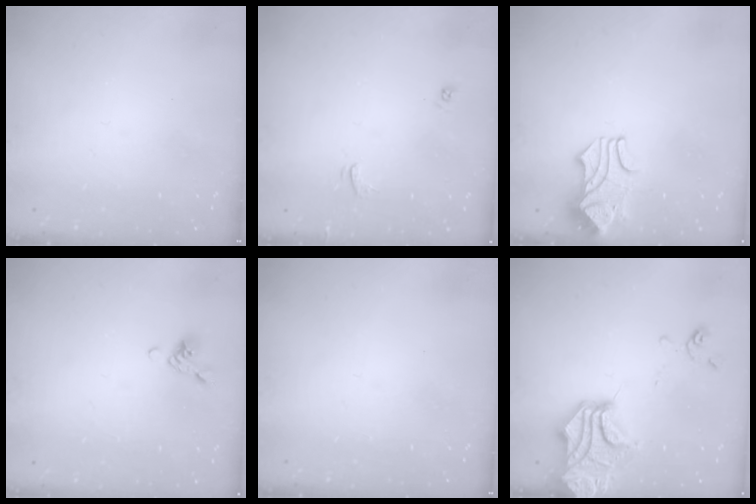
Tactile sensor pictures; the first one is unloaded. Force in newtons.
{"total": 3.3, "press": 3.3, "slide": 0.3}
{"total": 1.9, "press": 1.5, "slide": 1.1}
{"total": 4.6, "press": 4.5, "slide": 0.9}
{"total": 0.0}
{"total": 11.0, "press": 10.7, "slide": 2.7}